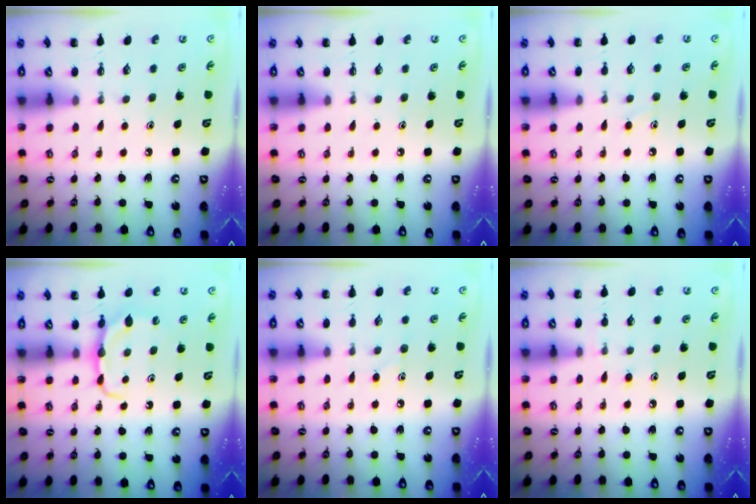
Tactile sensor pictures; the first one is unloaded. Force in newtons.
{"total": 0.0}
{"total": 6.1, "press": 5.8, "slide": 2.1}
{"total": 6.6, "press": 6.6, "slide": 0.3}
{"total": 4.5, "press": 4.3, "slide": 1.4}
{"total": 6.0, "press": 5.6, "slide": 2.2}